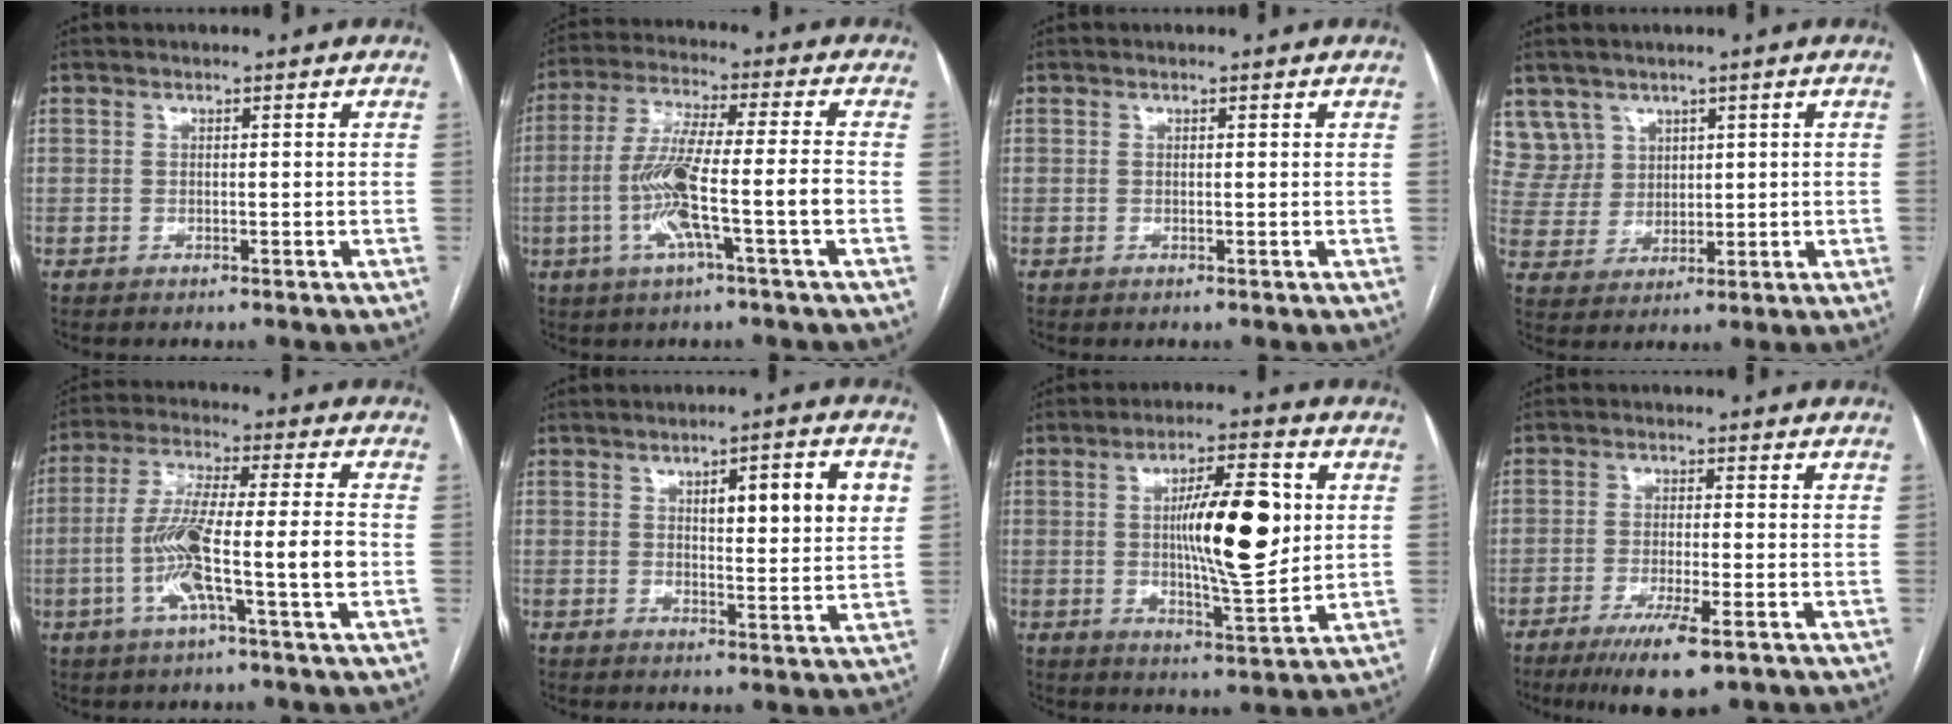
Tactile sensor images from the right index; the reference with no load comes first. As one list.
[{"total": 11.0, "force": [-3.2, 0.0, 10.5], "torque": [-0.207, 0.004, -0.063]}, {"total": 0.0}, {"total": 6.8, "force": [4.2, 5.3, -0.3], "torque": [0.006, 0.015, 0.099]}, {"total": 12.1, "force": [-3.1, 0.2, 11.7], "torque": [-0.223, 0.005, -0.061]}, {"total": 9.5, "force": [3.0, 1.5, 8.9], "torque": [-0.124, 0.008, 0.040]}, {"total": 13.6, "force": [1.8, 2.6, 13.2], "torque": [-0.215, 0.003, 0.028]}, {"total": 8.2, "force": [-5.0, 0.9, 6.4], "torque": [-0.111, -0.021, -0.079]}]